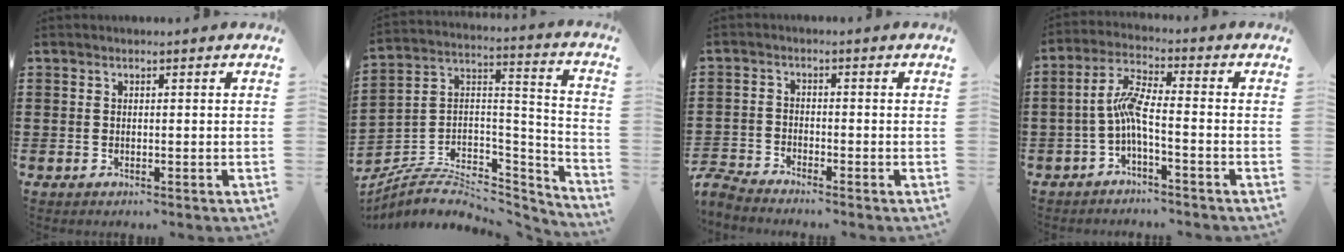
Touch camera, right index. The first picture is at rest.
{"total": 7.0, "force": [-4.6, 4.0, 3.4], "torque": [-0.075, 0.008, -0.090]}
{"total": 3.1, "force": [-3.1, 0.2, 0.1], "torque": [-0.021, -0.004, -0.070]}
{"total": 5.6, "force": [-1.5, 0.9, 5.3], "torque": [-0.121, -0.001, -0.036]}